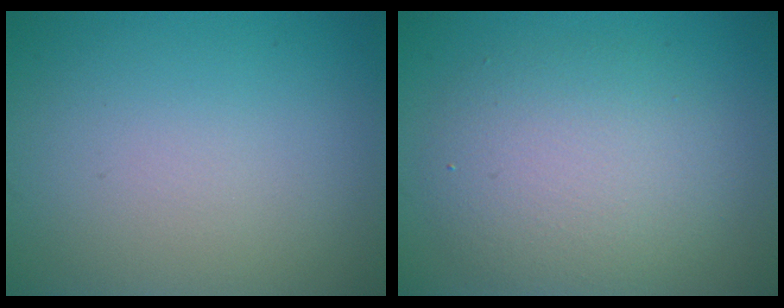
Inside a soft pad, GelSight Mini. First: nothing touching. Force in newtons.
{"total": 3.7, "press": 3.7, "slide": 0.4}